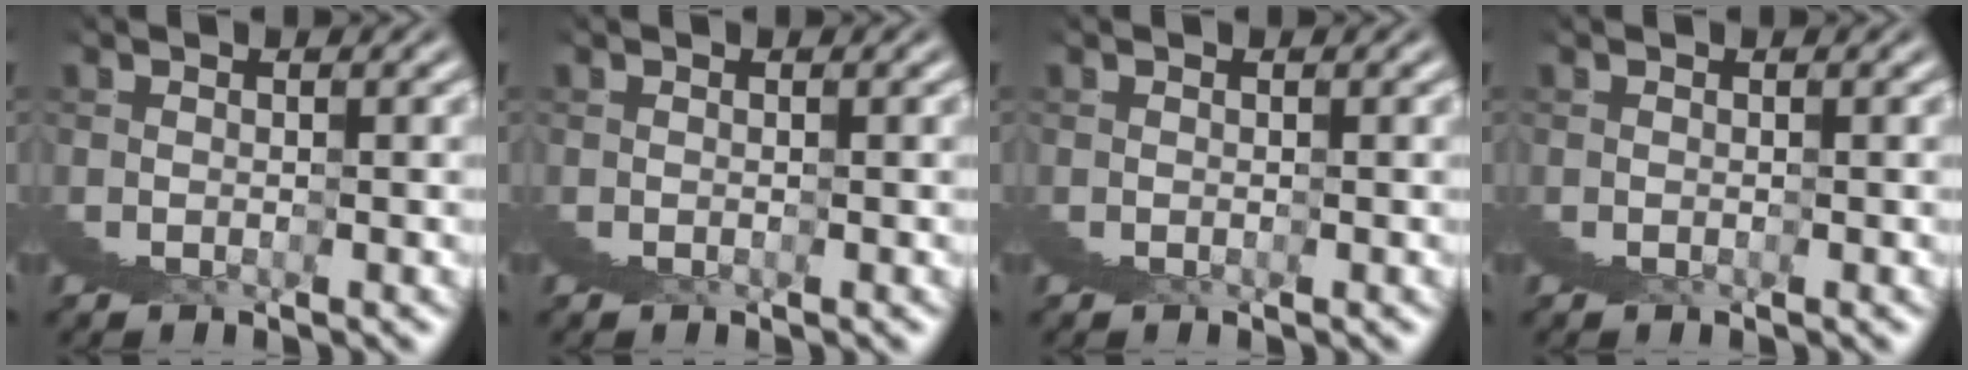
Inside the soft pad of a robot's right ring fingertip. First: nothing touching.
{"total": 0.0}
{"total": 0.0}
{"total": 0.0}